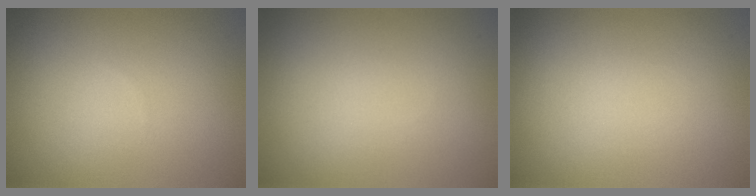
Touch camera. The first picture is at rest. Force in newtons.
{"total": 0.0}
{"total": 0.0}